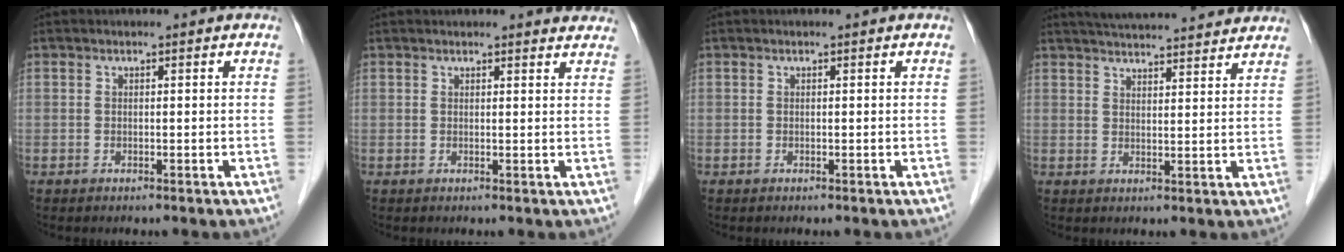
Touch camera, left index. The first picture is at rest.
{"total": 5.8, "force": [5.6, 1.0, 1.1], "torque": [0.002, 0.002, 0.043]}
{"total": 0.0}
{"total": 17.1, "force": [15.7, 2.0, 6.3], "torque": [-0.095, 0.034, 0.212]}